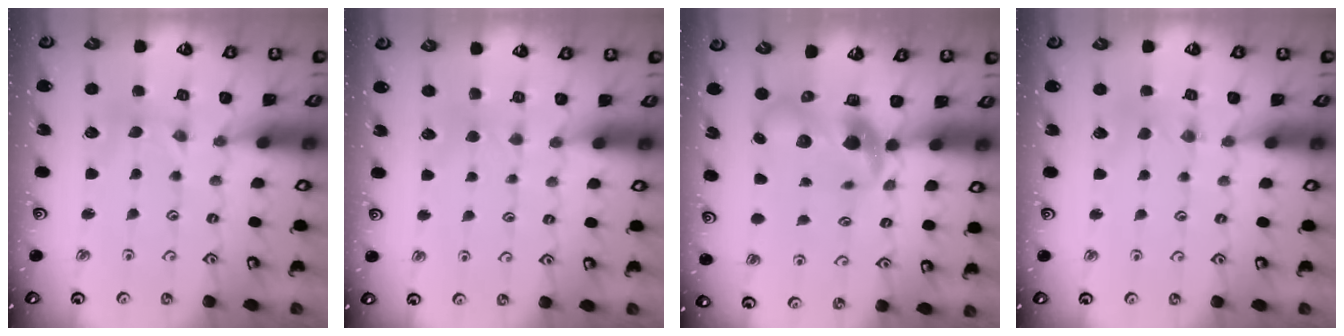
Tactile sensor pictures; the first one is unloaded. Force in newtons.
{"total": 2.0, "press": 1.9, "slide": 0.4}
{"total": 8.9, "press": 8.8, "slide": 1.3}
{"total": 0.6, "press": 0.6, "slide": 0.1}